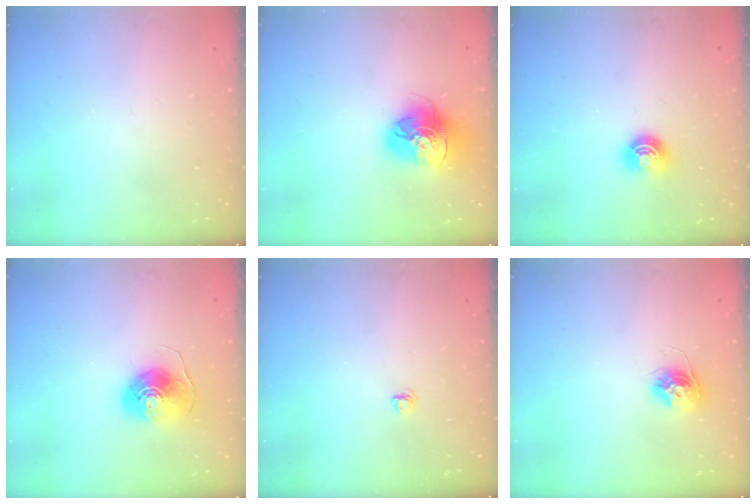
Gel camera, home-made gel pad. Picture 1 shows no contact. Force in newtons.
{"total": 15.3, "press": 15.3, "slide": 1.5}
{"total": 6.6, "press": 6.6, "slide": 0.5}
{"total": 8.3, "press": 8.3, "slide": 0.6}
{"total": 4.1, "press": 4.1, "slide": 0.5}
{"total": 10.2, "press": 10.1, "slide": 0.7}